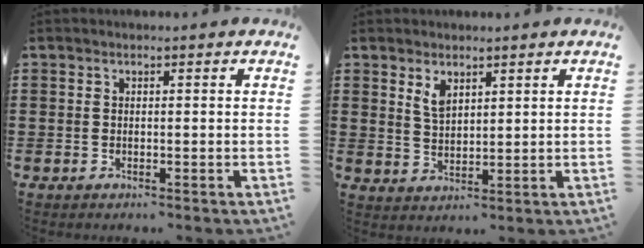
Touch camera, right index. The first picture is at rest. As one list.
[{"total": 3.2, "force": [2.0, 1.6, 1.8], "torque": [-0.042, 0.004, 0.038]}]